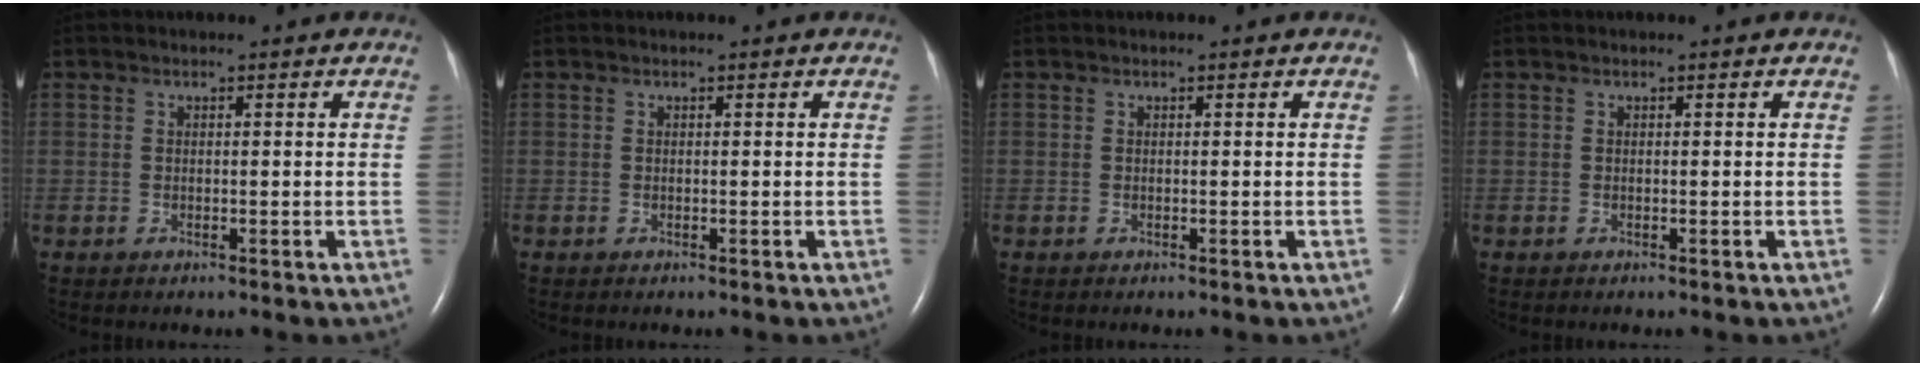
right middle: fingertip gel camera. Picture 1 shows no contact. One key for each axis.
{"total": 0.0}
{"total": 0.0}
{"total": 0.0}